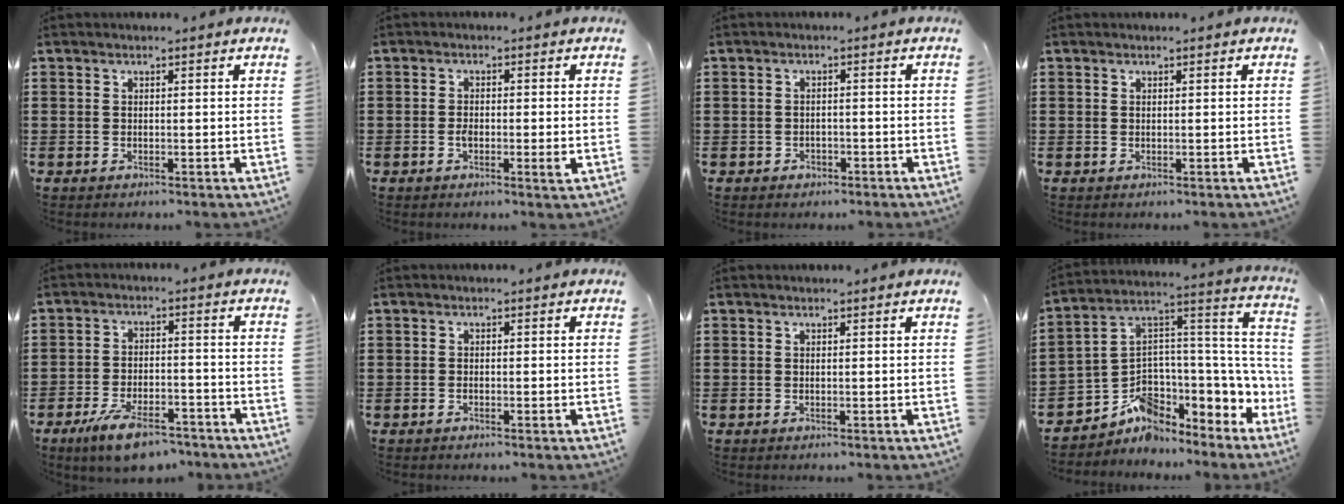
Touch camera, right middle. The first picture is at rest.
{"total": 2.4, "force": [-0.8, 0.8, 2.1], "torque": [-0.037, 0.001, -0.015]}
{"total": 1.3, "force": [-1.1, 0.7, 0.1], "torque": [-0.008, -0.002, -0.024]}
{"total": 0.0}
{"total": 7.6, "force": [-5.9, 2.1, 4.3], "torque": [-0.092, 0.002, -0.110]}
{"total": 0.6, "force": [-0.4, 0.1, 0.4], "torque": [-0.008, -0.002, -0.007]}
{"total": 0.0}
{"total": 4.9, "force": [-1.6, 3.9, 2.5], "torque": [-0.073, -0.051, -0.033]}